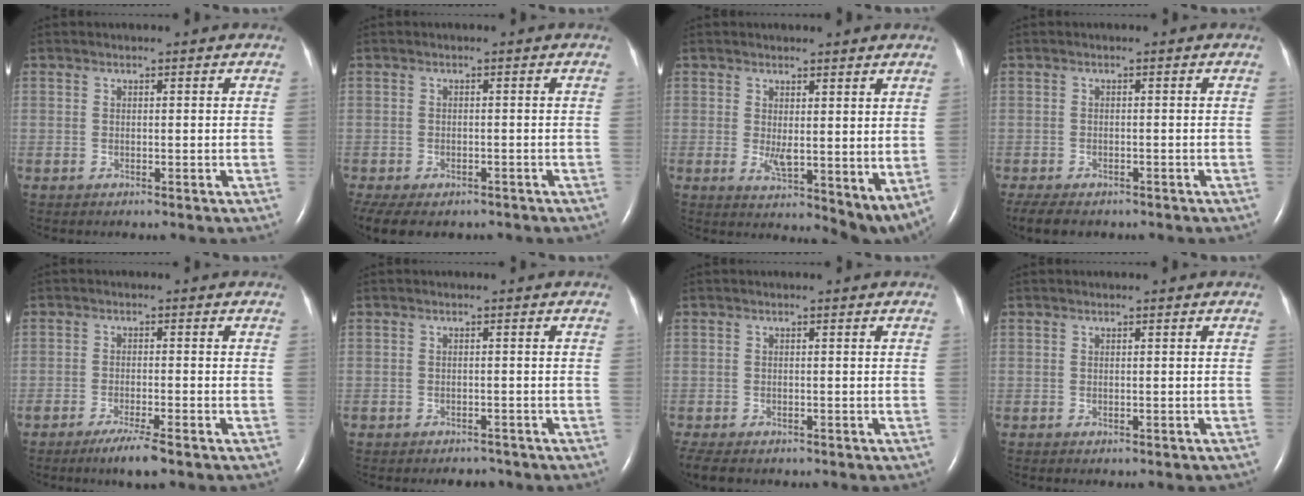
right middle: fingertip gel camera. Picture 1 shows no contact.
{"total": 11.7, "force": [-8.2, 6.3, 5.6], "torque": [-0.142, -0.016, -0.104]}
{"total": 5.3, "force": [0.2, 1.6, 5.0], "torque": [-0.081, -0.007, 0.016]}
{"total": 7.0, "force": [-5.5, 2.8, 3.3], "torque": [-0.058, -0.013, -0.078]}
{"total": 4.7, "force": [-3.3, 0.2, 3.4], "torque": [-0.065, -0.011, -0.058]}
{"total": 2.5, "force": [-2.2, 1.2, 0.3], "torque": [-0.009, 0.000, -0.031]}
{"total": 5.7, "force": [-4.4, 2.3, 2.7], "torque": [-0.049, -0.013, -0.067]}
{"total": 0.8, "force": [-0.7, 0.4, 0.3], "torque": [-0.003, 0.000, -0.007]}